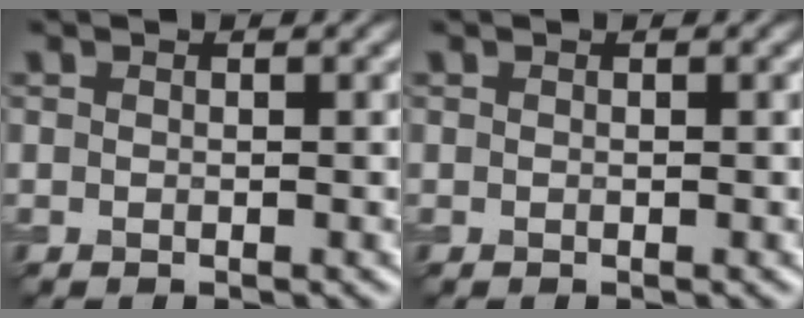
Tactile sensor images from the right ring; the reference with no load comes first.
{"total": 0.0}